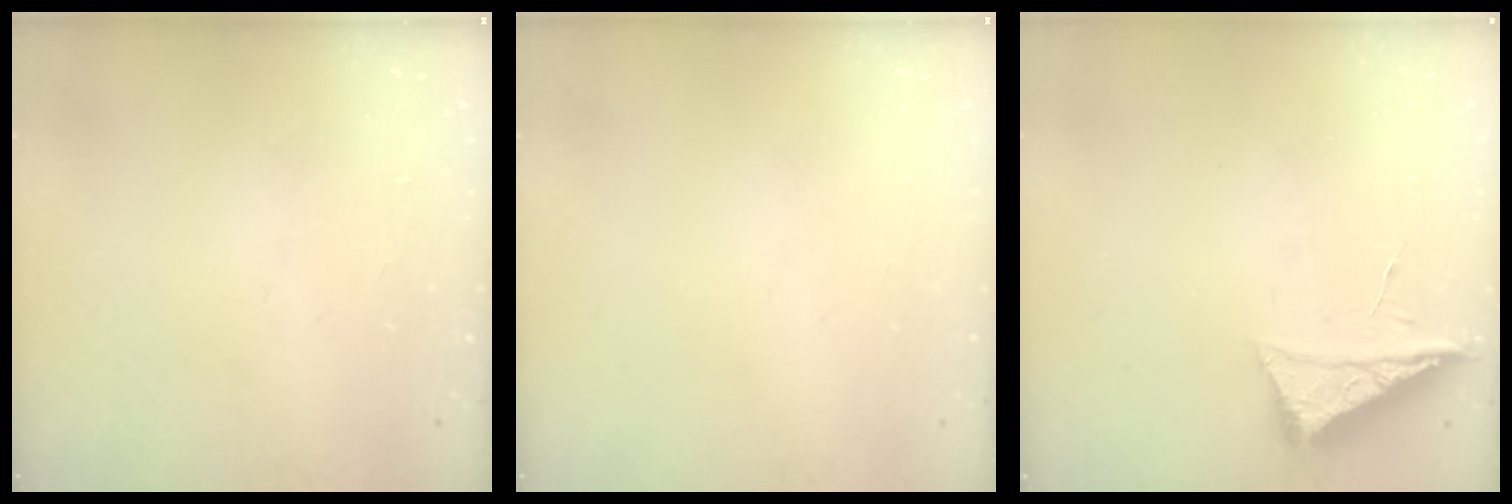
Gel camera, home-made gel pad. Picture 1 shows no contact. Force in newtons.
{"total": 0.0}
{"total": 6.5, "press": 6.5, "slide": 0.8}